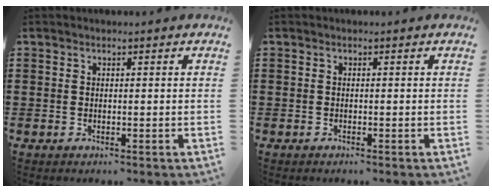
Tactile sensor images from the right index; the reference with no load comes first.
{"total": 0.0}